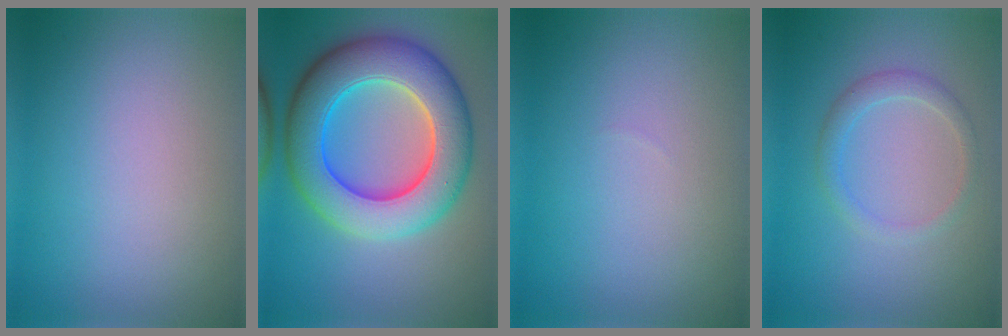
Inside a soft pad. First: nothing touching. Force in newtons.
{"total": 10.9, "press": 10.9, "slide": 0.0}
{"total": 0.0}
{"total": 1.9, "press": 1.9, "slide": 0.1}